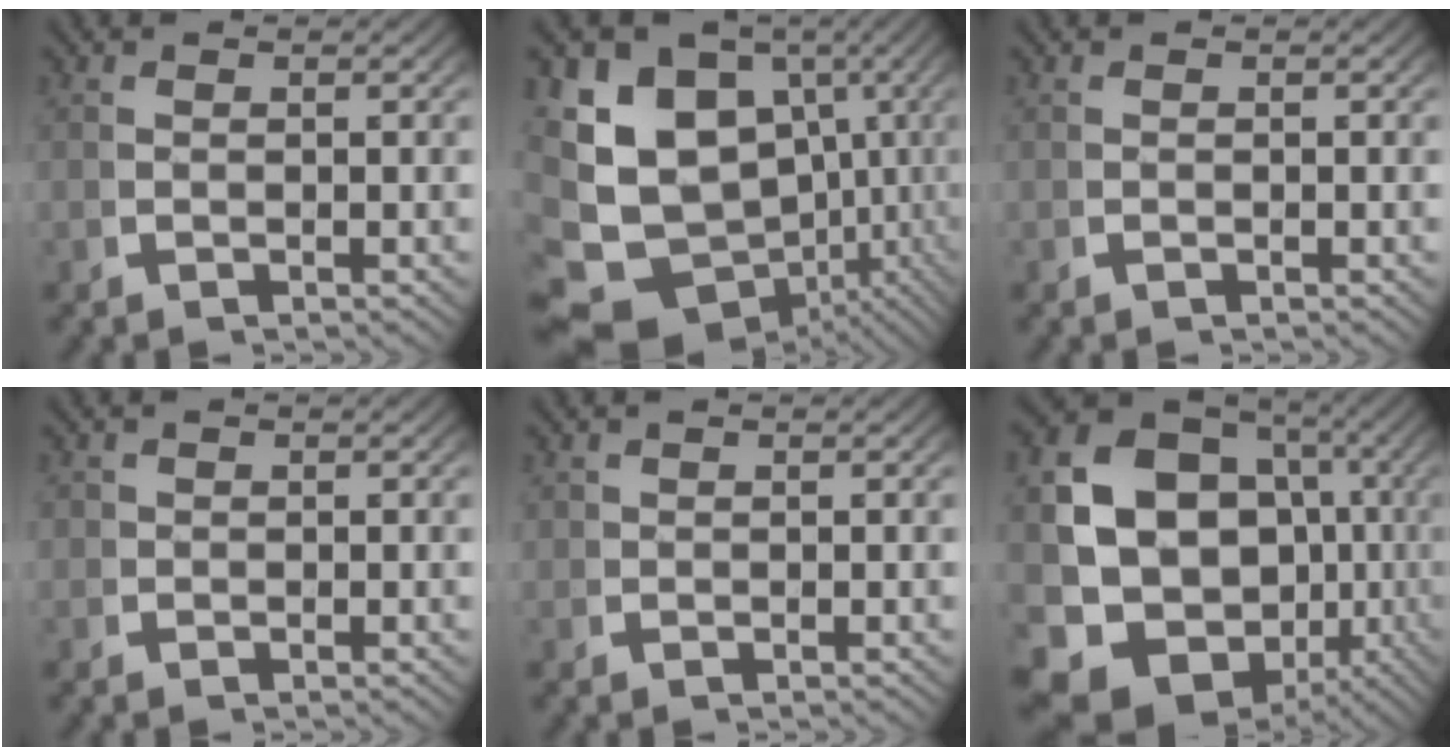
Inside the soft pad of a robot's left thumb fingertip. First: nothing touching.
{"total": 21.8, "force": [-3.4, 17.4, 12.7], "torque": [-0.274, -0.091, -0.030]}
{"total": 0.0}
{"total": 0.8, "force": [0.2, 0.7, 0.0], "torque": [0.001, -0.004, 0.002]}
{"total": 0.7, "force": [0.5, 0.5, 0.1], "torque": [0.002, -0.004, 0.009]}
{"total": 22.1, "force": [-2.0, 17.6, 13.2], "torque": [-0.291, -0.075, -0.019]}